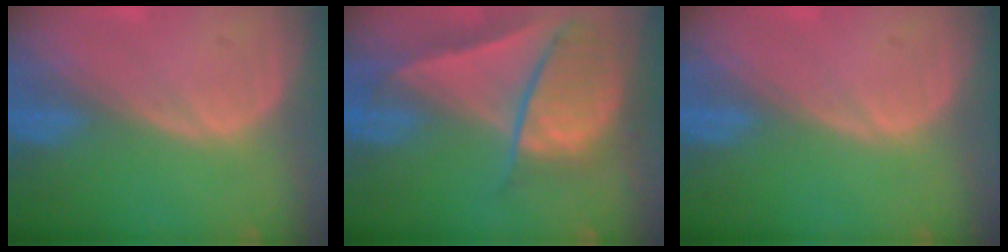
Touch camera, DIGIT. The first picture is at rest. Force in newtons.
{"total": 9.5, "press": 8.1, "slide": 5.0}
{"total": 0.0}